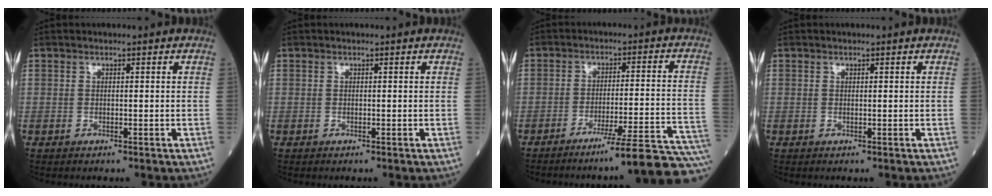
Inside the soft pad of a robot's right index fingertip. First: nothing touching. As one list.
[{"total": 0.0}, {"total": 17.0, "force": [-14.9, -1.9, 8.1], "torque": [-0.043, 0.010, -0.200]}, {"total": 0.0}]